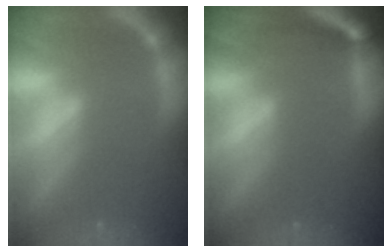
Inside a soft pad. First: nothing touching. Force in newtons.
{"total": 5.5}